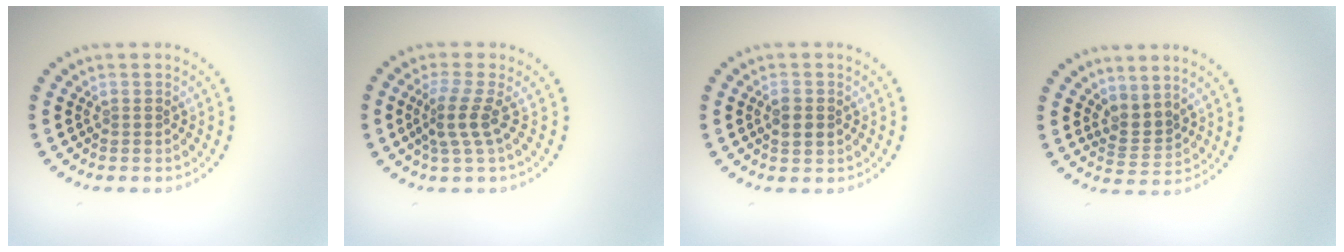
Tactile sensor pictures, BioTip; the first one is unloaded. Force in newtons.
{"total": 2.6, "press": 1.9, "slide": 1.9}
{"total": 1.8, "press": 1.7, "slide": 0.2}
{"total": 2.1, "press": 1.3, "slide": 1.6}